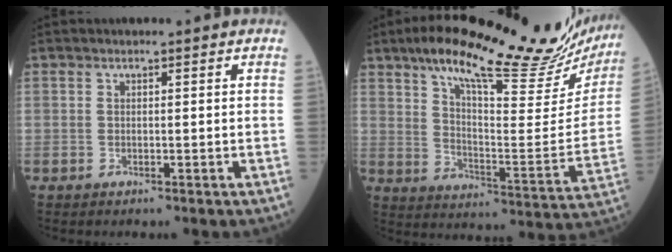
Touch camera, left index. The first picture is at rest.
{"total": 27.7, "force": [22.7, 4.9, 15.2], "torque": [-0.232, -0.026, 0.299]}